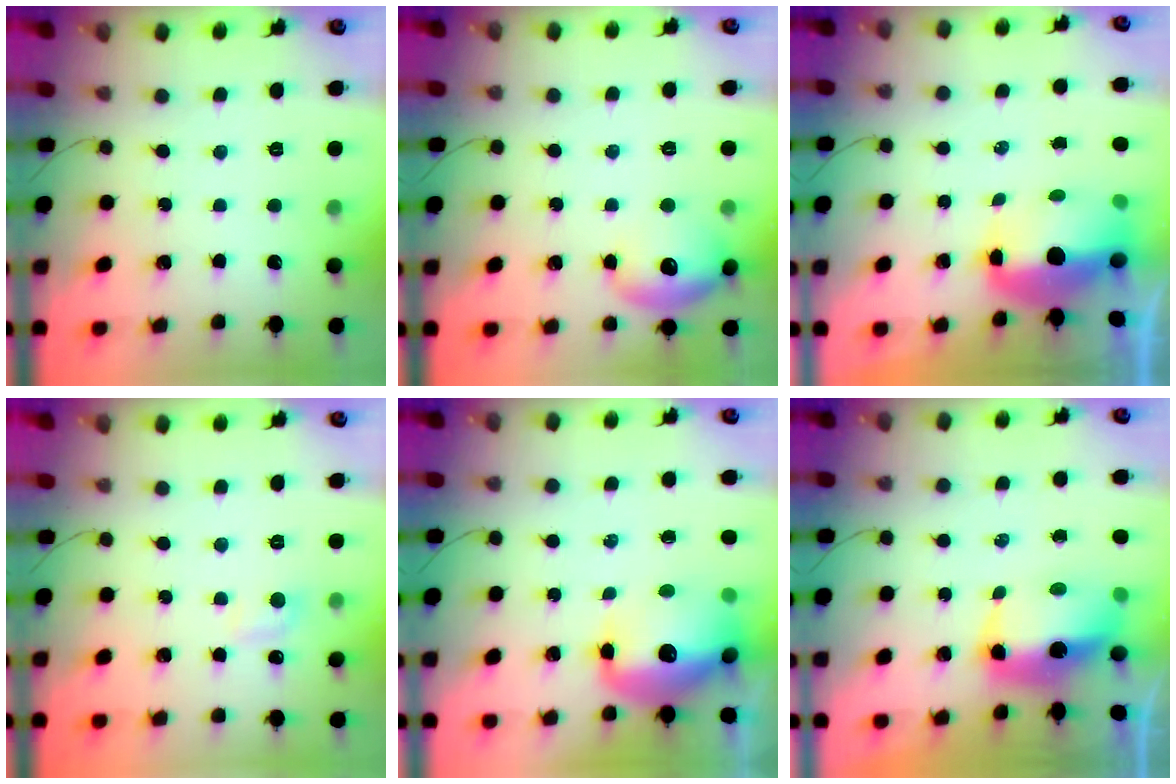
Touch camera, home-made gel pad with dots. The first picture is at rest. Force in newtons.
{"total": 17.3, "press": 13.1, "slide": 11.4}
{"total": 8.7, "press": 8.6, "slide": 1.7}
{"total": 5.1, "press": 4.8, "slide": 1.5}
{"total": 15.5, "press": 15.1, "slide": 3.6}
{"total": 9.0, "press": 8.9, "slide": 1.6}